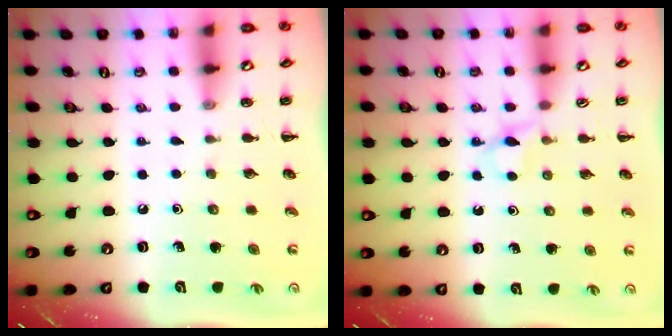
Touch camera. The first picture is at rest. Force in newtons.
{"total": 3.1, "press": 2.8, "slide": 1.2}